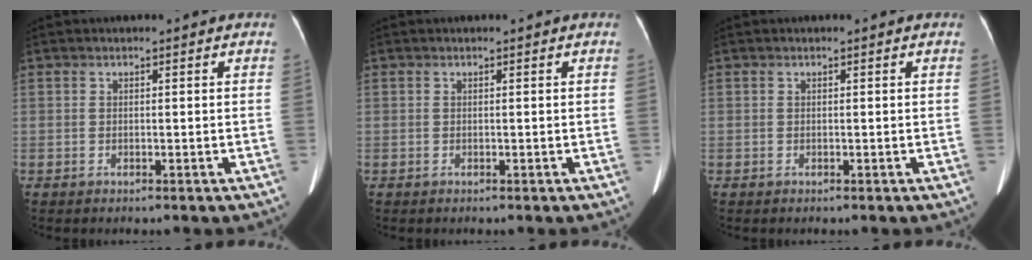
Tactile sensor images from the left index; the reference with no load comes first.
{"total": 0.0}
{"total": 0.0}